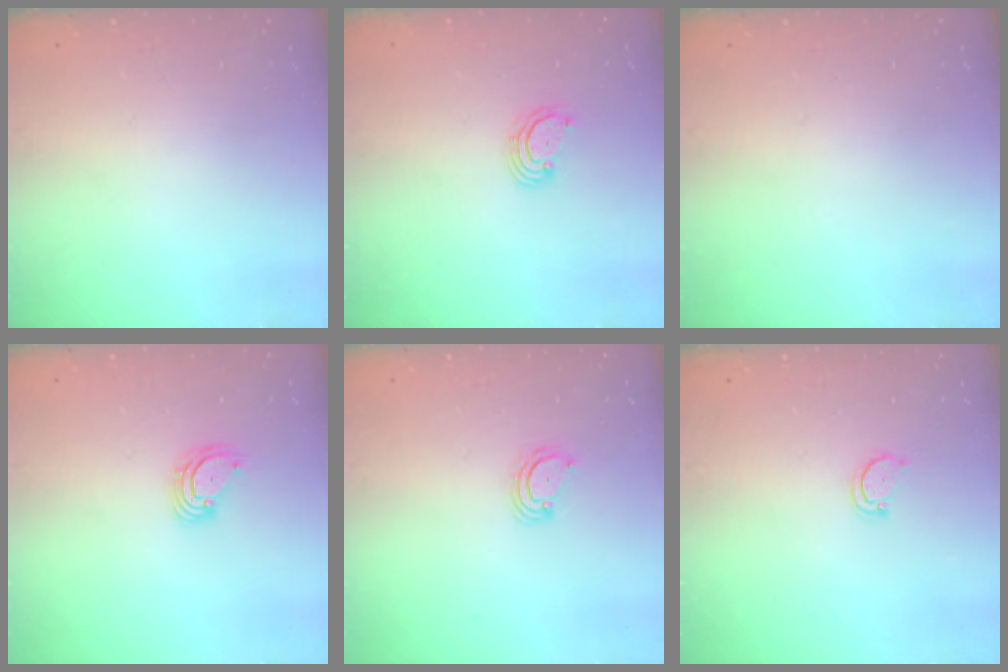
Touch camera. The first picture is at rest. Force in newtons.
{"total": 2.7, "press": 2.6, "slide": 0.6}
{"total": 0.0}
{"total": 3.4, "press": 3.4, "slide": 0.2}
{"total": 2.3, "press": 2.3, "slide": 0.2}
{"total": 2.8, "press": 2.8, "slide": 0.3}